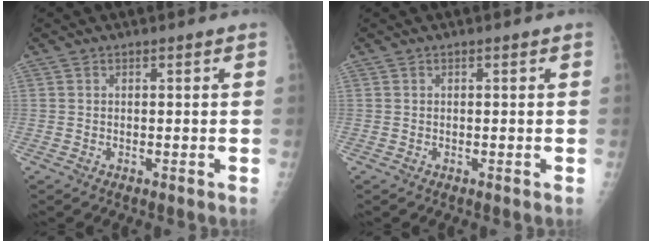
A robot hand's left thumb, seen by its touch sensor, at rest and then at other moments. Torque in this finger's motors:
{"motor_torque": [0.00, 0.00, 0.00, 0.00, 0.00]}